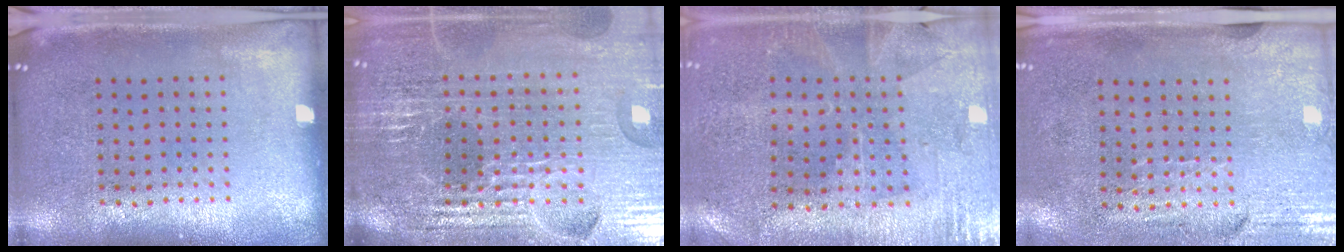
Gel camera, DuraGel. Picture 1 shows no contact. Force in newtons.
{"total": 5.3, "press": 4.8, "slide": 2.1}
{"total": 0.5, "press": 0.3, "slide": 0.4}
{"total": 3.0, "press": 2.5, "slide": 1.6}